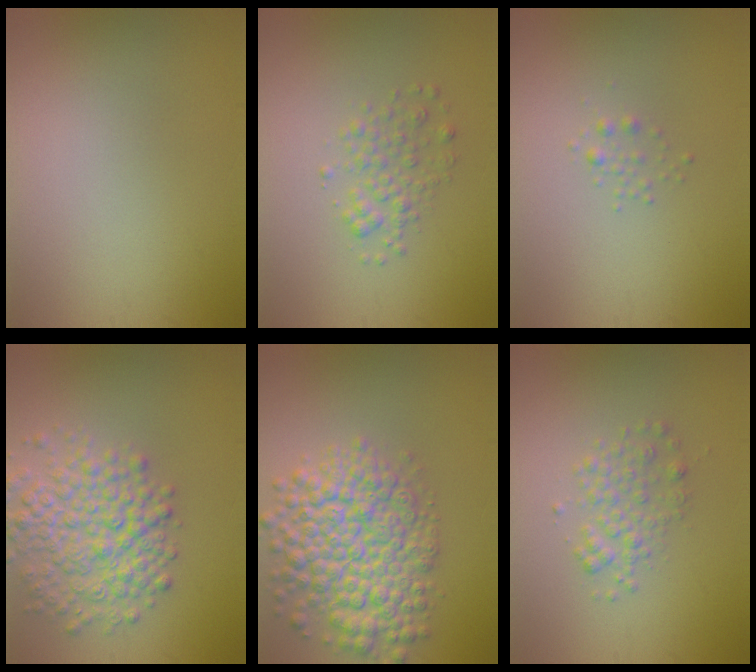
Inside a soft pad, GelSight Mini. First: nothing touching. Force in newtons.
{"total": 2.0, "press": 2.0, "slide": 0.1}
{"total": 0.8, "press": 0.8, "slide": 0.0}
{"total": 6.1, "press": 6.1, "slide": 0.2}
{"total": 7.8, "press": 7.8, "slide": 0.3}
{"total": 2.1, "press": 2.1, "slide": 0.1}